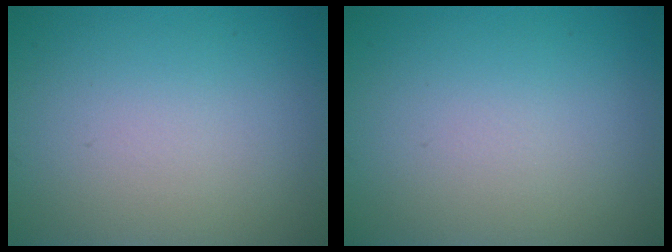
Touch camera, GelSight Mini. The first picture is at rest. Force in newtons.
{"total": 0.0}